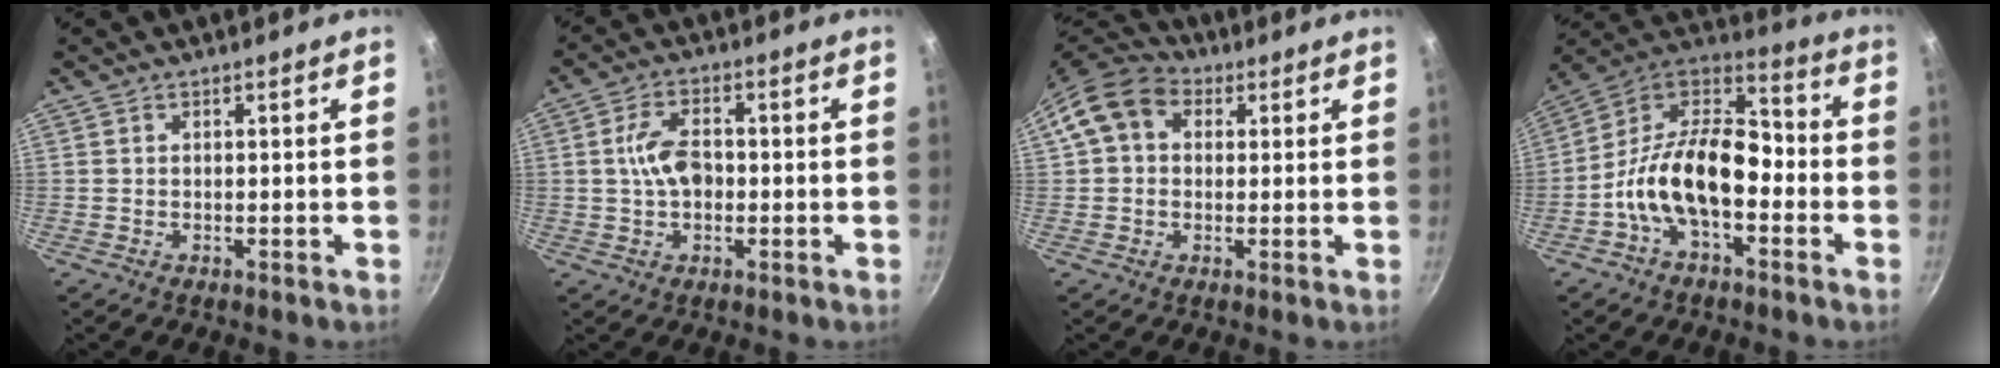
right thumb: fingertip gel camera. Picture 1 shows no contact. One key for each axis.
{"total": 6.7, "fx": -0.1, "fy": 4.1, "fz": 5.3, "tx": -0.088, "ty": 0.019, "tz": -0.008}
{"total": 10.1, "fx": 2.5, "fy": 7.8, "fz": 5.9, "tx": -0.089, "ty": 0.021, "tz": 0.025}
{"total": 17.6, "fx": -4.8, "fy": 10.0, "fz": 13.6, "tx": -0.215, "ty": 0.064, "tz": -0.108}